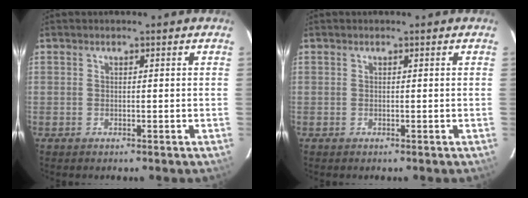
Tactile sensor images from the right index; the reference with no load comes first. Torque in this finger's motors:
{"motor_torque": [0.00, 0.00, 0.03, 0.00]}